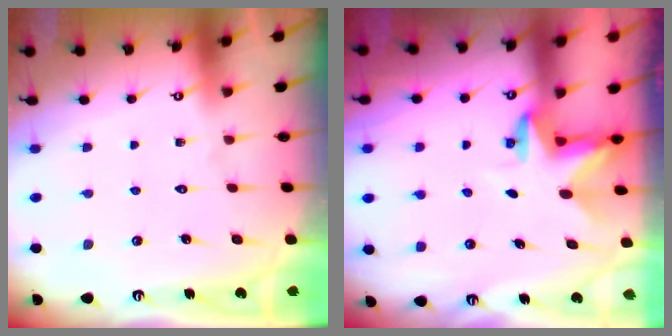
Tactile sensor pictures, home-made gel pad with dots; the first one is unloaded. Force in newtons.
{"total": 3.0, "press": 3.0, "slide": 0.2}